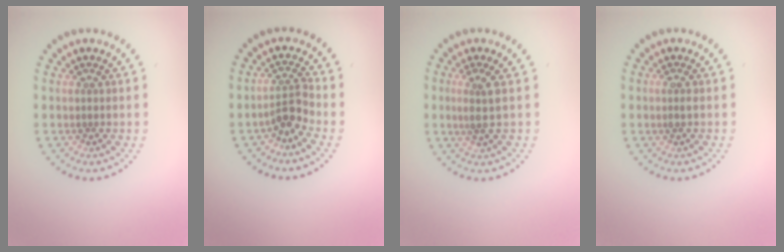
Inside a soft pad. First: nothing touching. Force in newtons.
{"total": 2.3, "press": 1.7, "slide": 1.5}
{"total": 2.3, "press": 1.6, "slide": 1.5}
{"total": 0.8, "press": 0.7, "slide": 0.4}